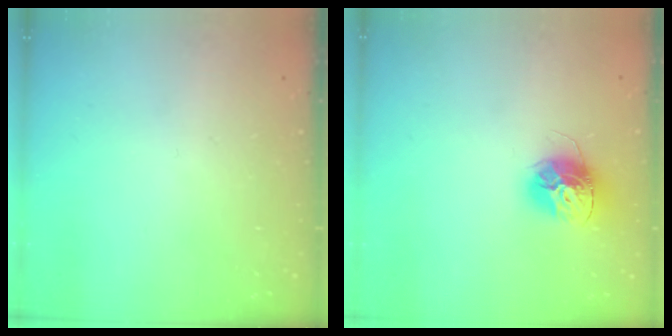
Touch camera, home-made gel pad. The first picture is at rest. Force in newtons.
{"total": 13.4, "press": 13.4, "slide": 1.2}